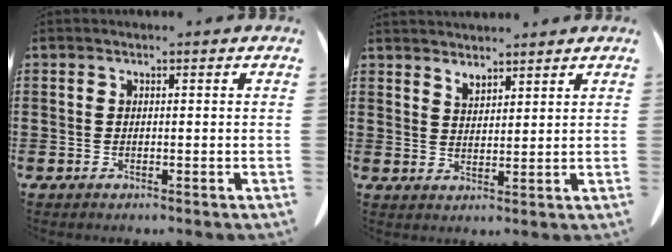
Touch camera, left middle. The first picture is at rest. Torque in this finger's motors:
{"motor_torque": [0.53, 0.22, 0.08, 0.04]}